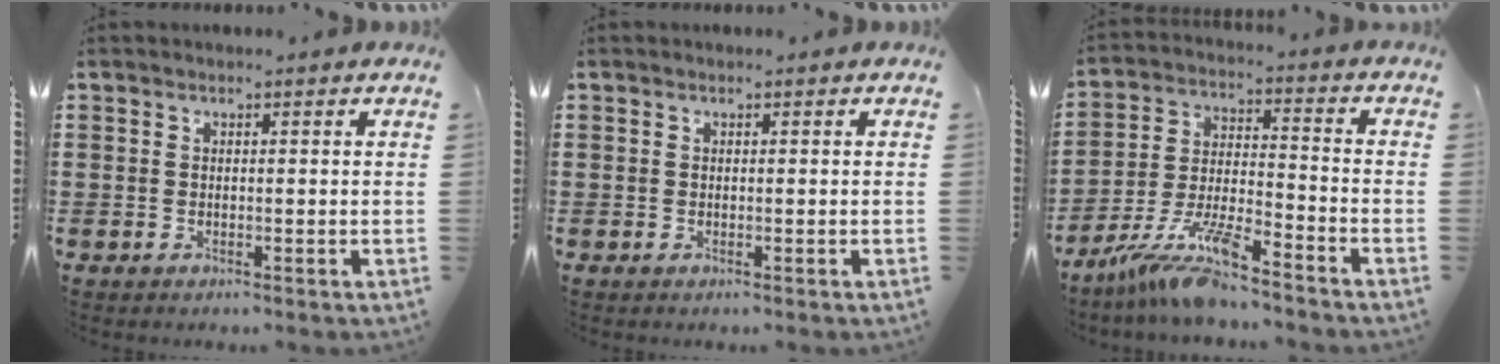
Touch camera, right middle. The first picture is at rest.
{"total": 0.0}
{"total": 10.1, "force": [-8.7, 0.7, 5.1], "torque": [-0.109, 0.003, -0.174]}